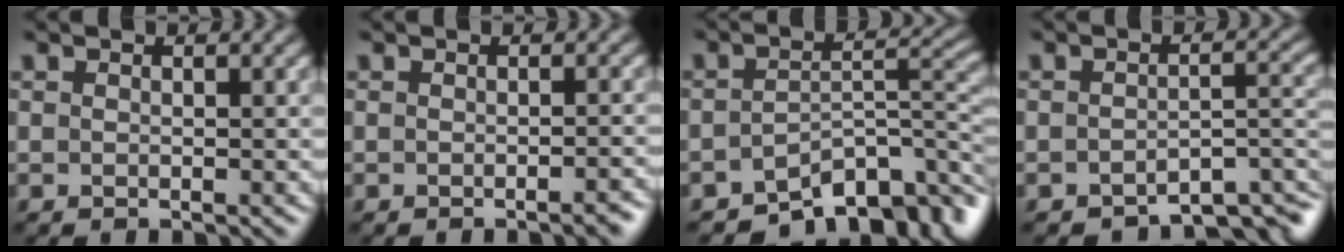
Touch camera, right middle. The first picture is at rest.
{"total": 1.7, "force": [-1.0, 0.4, 1.4], "torque": [-0.010, 0.002, -0.015]}
{"total": 8.5, "force": [-5.6, 3.7, 5.2], "torque": [-0.052, -0.006, -0.091]}
{"total": 5.1, "force": [-4.4, 1.3, 2.1], "torque": [-0.021, -0.004, -0.053]}